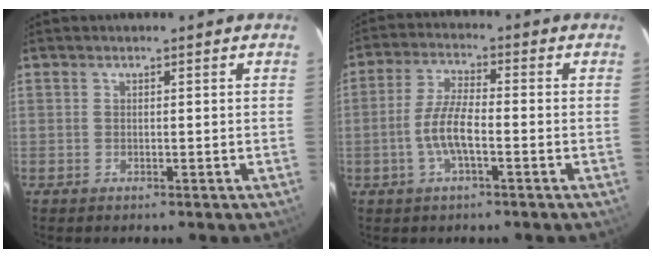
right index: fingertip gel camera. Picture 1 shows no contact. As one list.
[{"total": 6.8, "force": [-2.2, 1.8, 6.2], "torque": [-0.129, 0.002, -0.042]}]